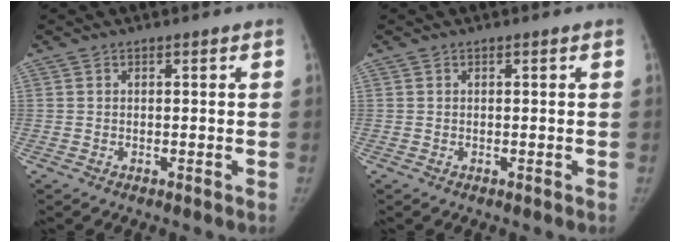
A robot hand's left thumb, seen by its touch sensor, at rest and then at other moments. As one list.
[{"total": 0.0}]